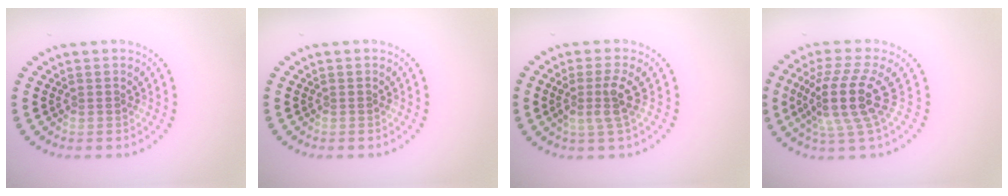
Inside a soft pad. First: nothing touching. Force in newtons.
{"total": 0.0}
{"total": 2.8, "press": 2.1, "slide": 1.8}
{"total": 4.8, "press": 3.6, "slide": 3.3}